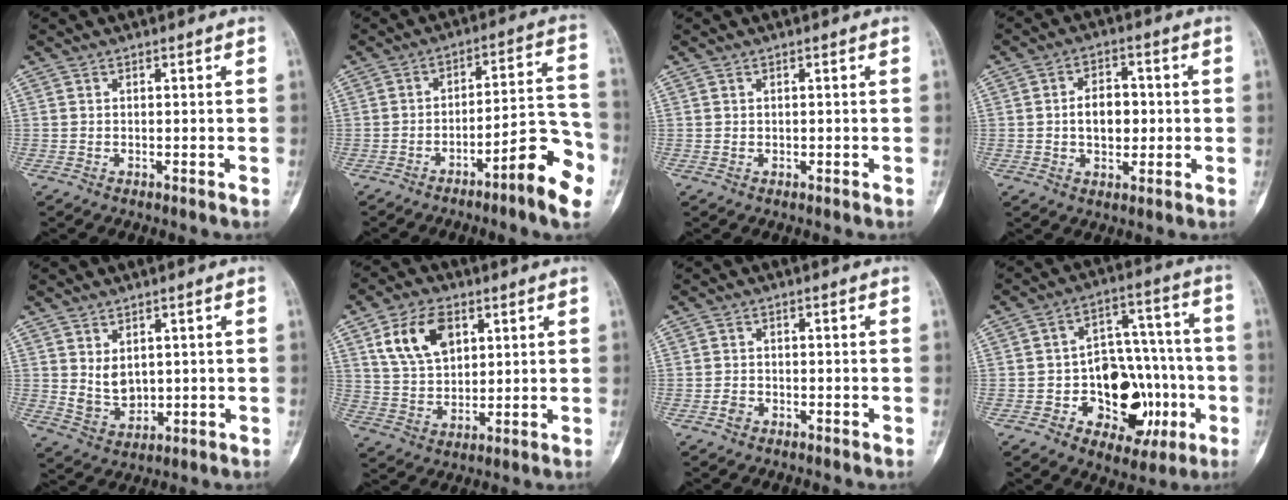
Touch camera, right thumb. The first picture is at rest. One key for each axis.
{"total": 12.9, "fx": -6.6, "fy": 2.3, "fz": 10.8, "tx": -0.134, "ty": 0.059, "tz": -0.096}
{"total": 0.0}
{"total": 7.2, "fx": -0.2, "fy": 4.8, "fz": 5.4, "tx": -0.064, "ty": 0.011, "tz": -0.006}
{"total": 5.2, "fx": 1.3, "fy": 3.6, "fz": 3.4, "tx": -0.046, "ty": -0.021, "tz": 0.040}
{"total": 11.2, "fx": 4.6, "fy": 7.0, "fz": 7.3, "tx": -0.114, "ty": -0.012, "tz": 0.091}
{"total": 1.5, "fx": -0.9, "fy": 1.0, "fz": 0.6, "tx": -0.013, "ty": 0.005, "tz": -0.017}
{"total": 19.3, "fx": -5.3, "fy": 12.5, "fz": 13.7, "tx": -0.136, "ty": 0.043, "tz": -0.068}